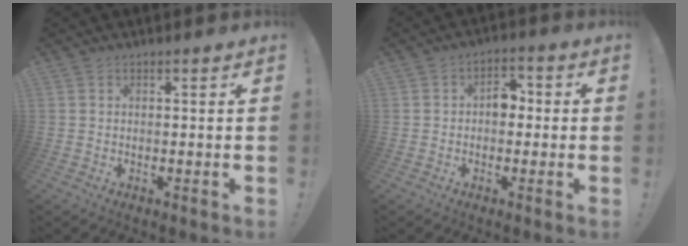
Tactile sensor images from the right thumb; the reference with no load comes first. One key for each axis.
{"total": 6.2, "fx": -0.3, "fy": 4.8, "fz": 4.0, "tx": -0.046, "ty": 0.012, "tz": -0.009}